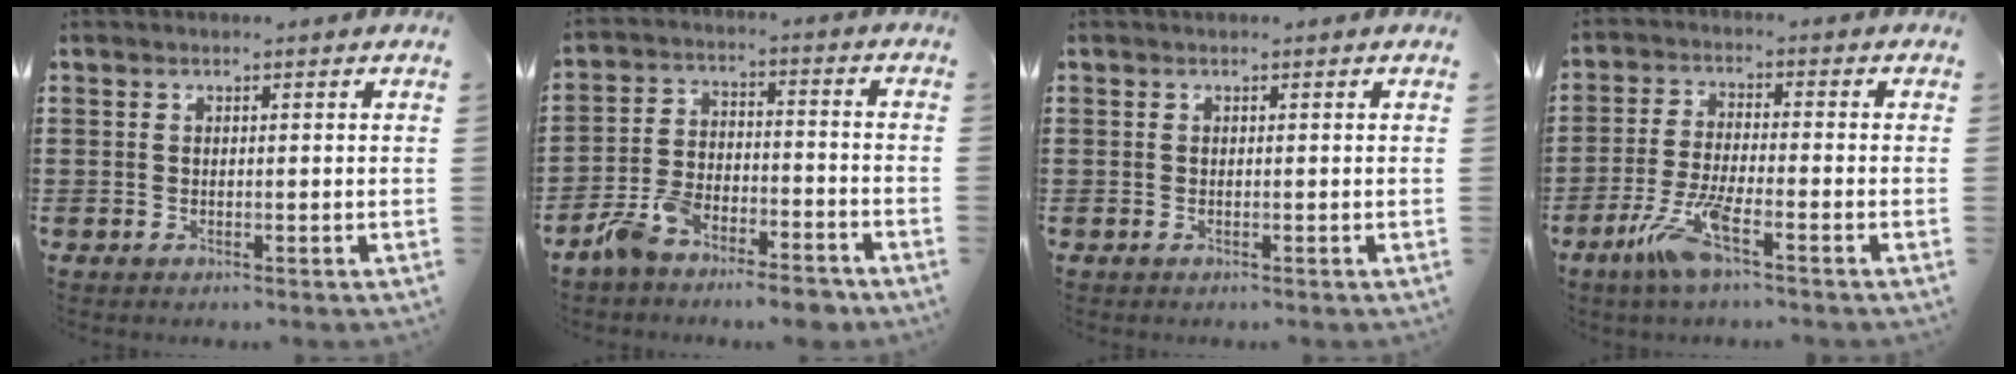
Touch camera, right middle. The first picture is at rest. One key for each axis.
{"total": 7.2, "fx": -6.4, "fy": 1.7, "fz": 2.8, "tx": -0.071, "ty": 0.009, "tz": -0.126}
{"total": 0.0}
{"total": 7.5, "fx": -4.2, "fy": 1.1, "fz": 6.1, "tx": -0.135, "ty": -0.012, "tz": -0.080}